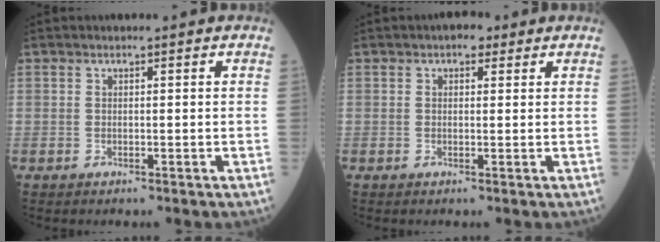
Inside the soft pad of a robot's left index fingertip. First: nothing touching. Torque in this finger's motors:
{"motor_torque": [0.12, -0.13, 0.13, 0.03]}